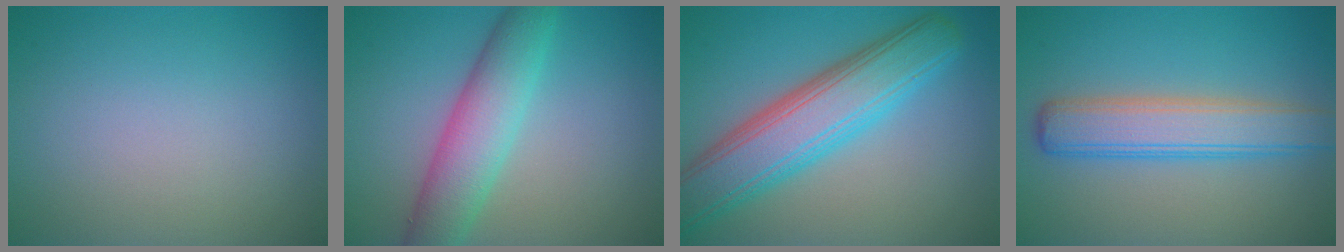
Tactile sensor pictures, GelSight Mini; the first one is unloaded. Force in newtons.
{"total": 5.7, "press": 5.7, "slide": 0.2}
{"total": 8.2, "press": 8.2, "slide": 0.4}
{"total": 5.4, "press": 5.4, "slide": 0.1}